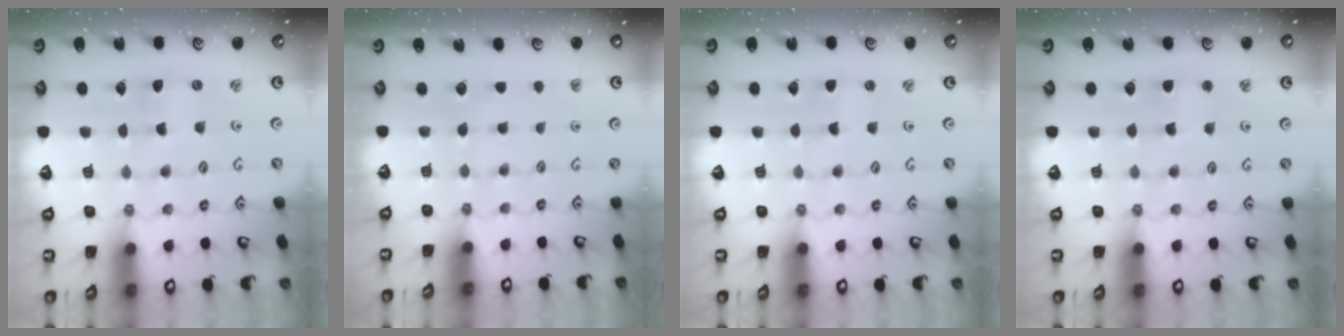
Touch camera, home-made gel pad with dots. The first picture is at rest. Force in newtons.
{"total": 0.0}
{"total": 1.0, "press": 0.9, "slide": 0.1}
{"total": 2.2, "press": 2.2, "slide": 0.3}